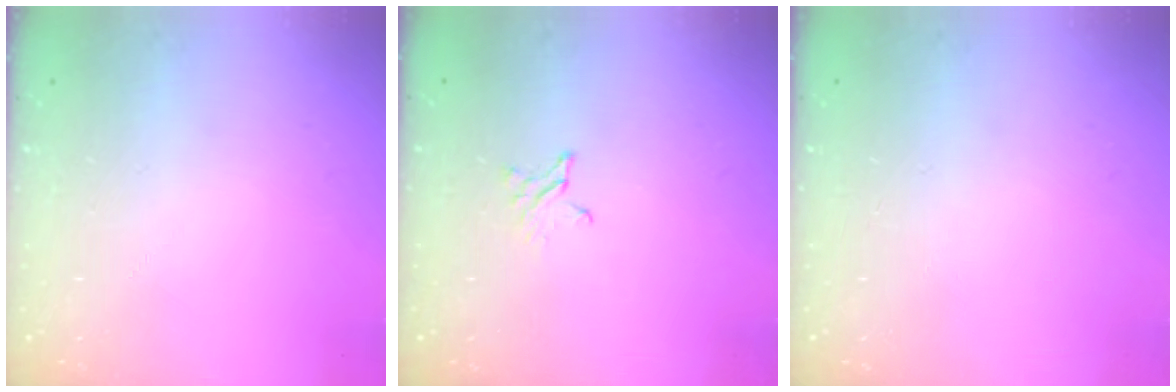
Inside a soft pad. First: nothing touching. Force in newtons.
{"total": 1.9, "press": 1.9, "slide": 0.3}
{"total": 0.0}